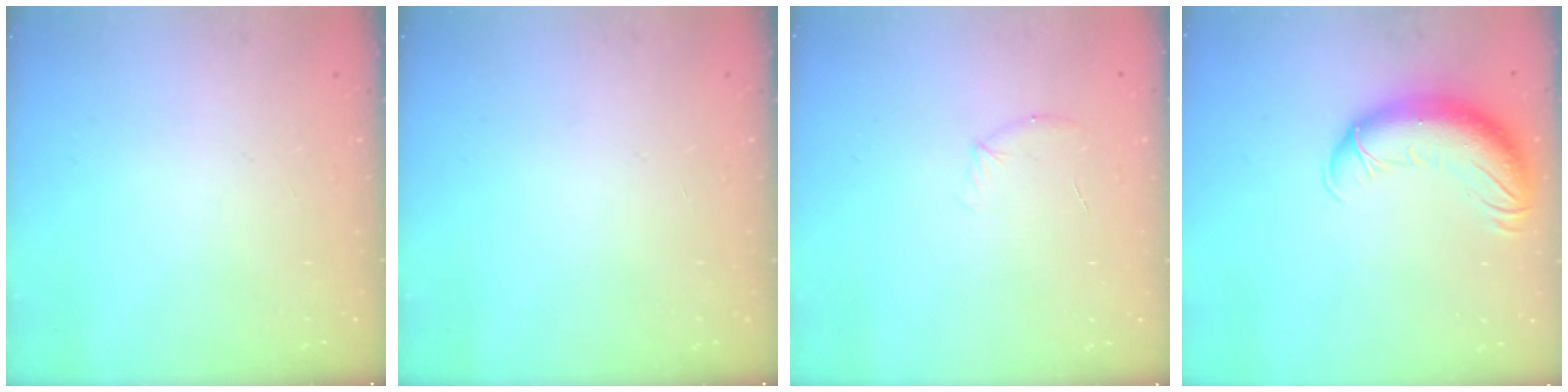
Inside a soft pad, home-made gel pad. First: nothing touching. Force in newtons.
{"total": 0.0}
{"total": 6.2, "press": 6.1, "slide": 1.3}
{"total": 14.5, "press": 14.2, "slide": 3.1}